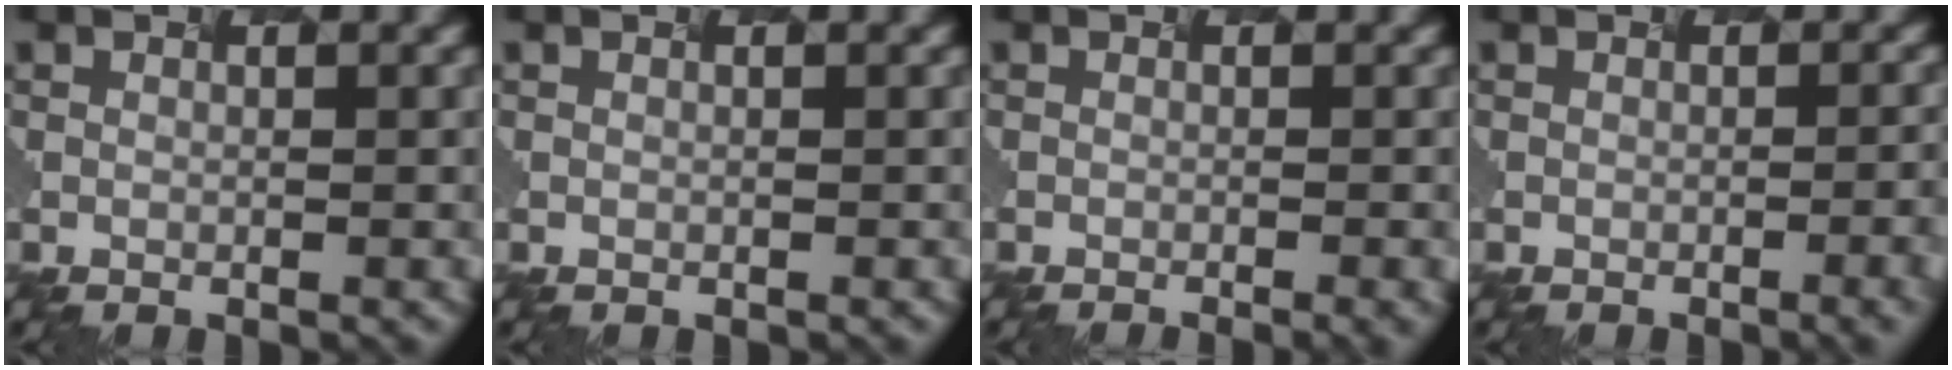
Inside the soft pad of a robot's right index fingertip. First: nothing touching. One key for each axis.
{"total": 0.0}
{"total": 2.7, "fx": -0.7, "fy": 1.2, "fz": 2.3, "tx": 0.003, "ty": 0.009, "tz": -0.014}
{"total": 5.1, "fx": -0.4, "fy": 2.2, "fz": 4.6, "tx": -0.016, "ty": 0.017, "tz": -0.005}